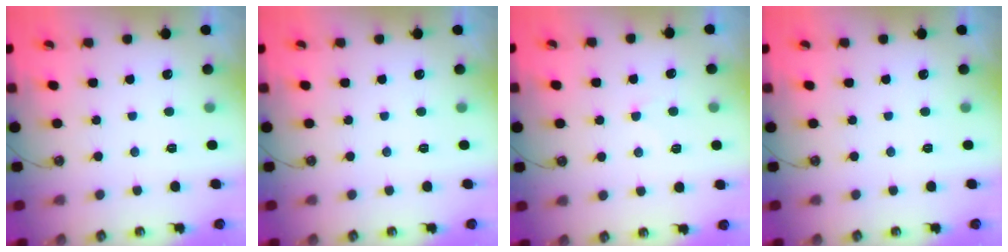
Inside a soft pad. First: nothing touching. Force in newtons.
{"total": 0.0}
{"total": 3.3, "press": 3.2, "slide": 0.4}
{"total": 0.0}